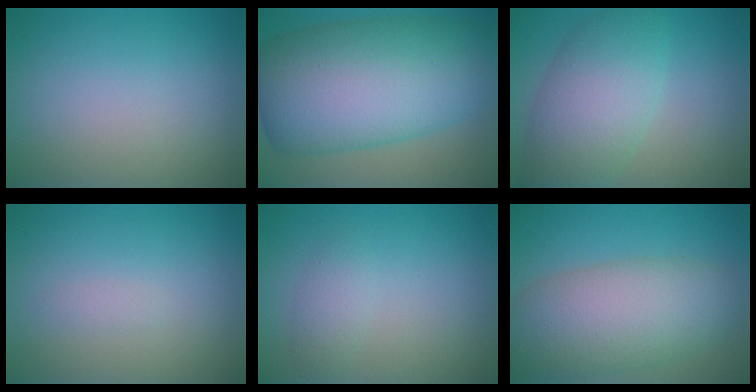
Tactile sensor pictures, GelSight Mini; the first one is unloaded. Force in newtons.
{"total": 14.7, "press": 14.7, "slide": 0.1}
{"total": 7.0, "press": 7.0, "slide": 0.3}
{"total": 0.6, "press": 0.6, "slide": 0.0}
{"total": 1.5, "press": 1.5, "slide": 0.0}
{"total": 8.1, "press": 8.1, "slide": 0.6}